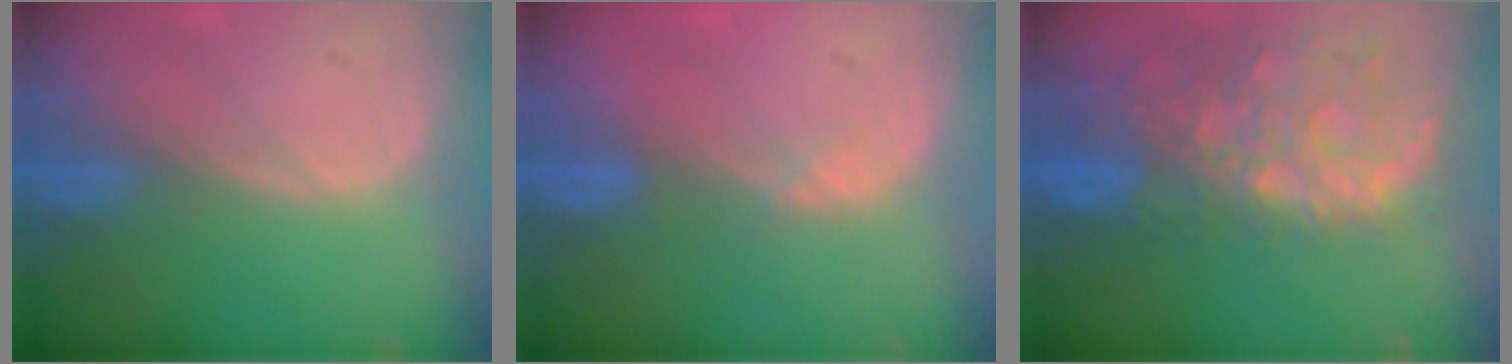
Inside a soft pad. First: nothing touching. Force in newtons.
{"total": 1.4, "press": 1.2, "slide": 0.7}
{"total": 12.0, "press": 10.0, "slide": 6.7}